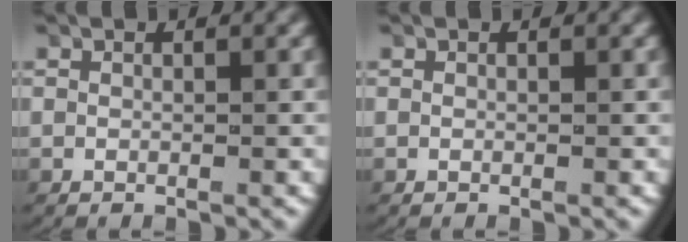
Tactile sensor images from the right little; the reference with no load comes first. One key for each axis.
{"total": 0.0}